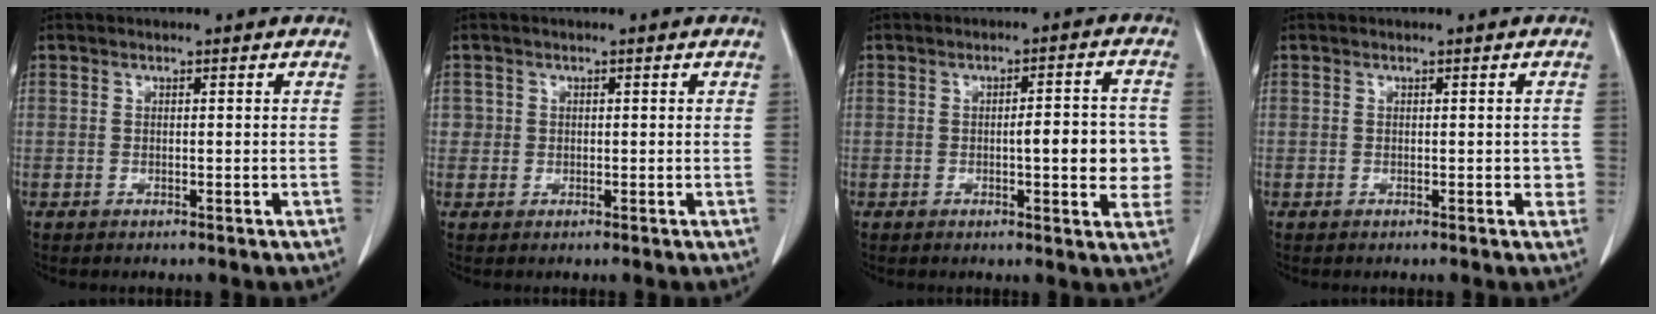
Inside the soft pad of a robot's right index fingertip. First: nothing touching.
{"total": 1.2, "force": [0.1, 1.2, 0.1], "torque": [0.009, 0.005, 0.000]}
{"total": 7.7, "force": [-0.8, 2.0, 7.4], "torque": [-0.090, 0.011, -0.010]}
{"total": 1.5, "force": [-0.1, 1.0, 1.0], "torque": [-0.002, 0.006, -0.002]}